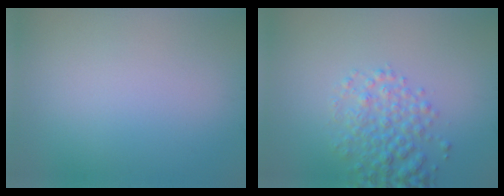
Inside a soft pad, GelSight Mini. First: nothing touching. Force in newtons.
{"total": 3.5, "press": 3.5, "slide": 0.2}